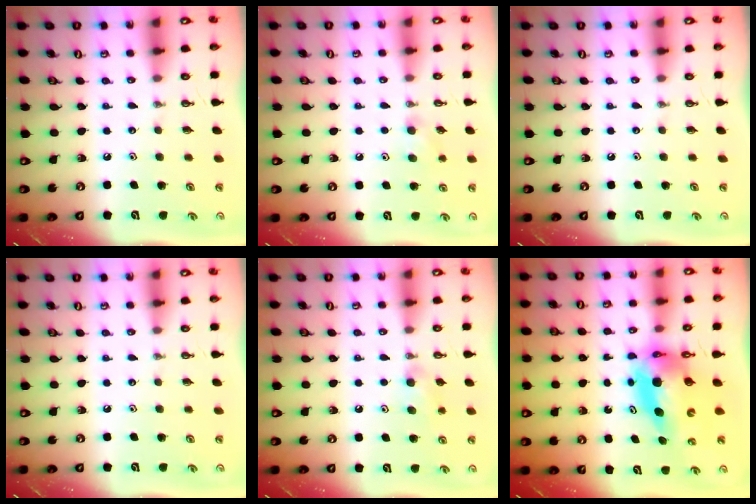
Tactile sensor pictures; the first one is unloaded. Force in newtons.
{"total": 6.7, "press": 6.0, "slide": 2.8}
{"total": 0.0}
{"total": 0.0}
{"total": 10.4, "press": 6.8, "slide": 7.8}
{"total": 9.8, "press": 9.8, "slide": 1.0}